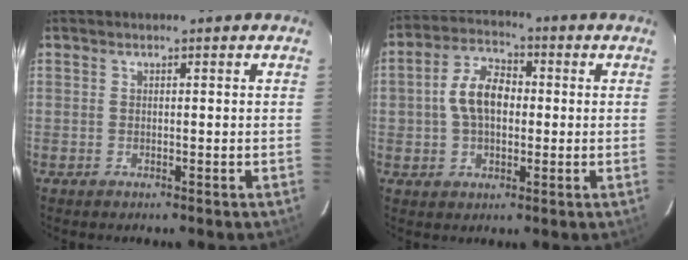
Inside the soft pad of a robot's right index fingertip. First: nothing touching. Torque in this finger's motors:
{"motor_torque": [0.34, -0.03, 0.20, 0.11]}